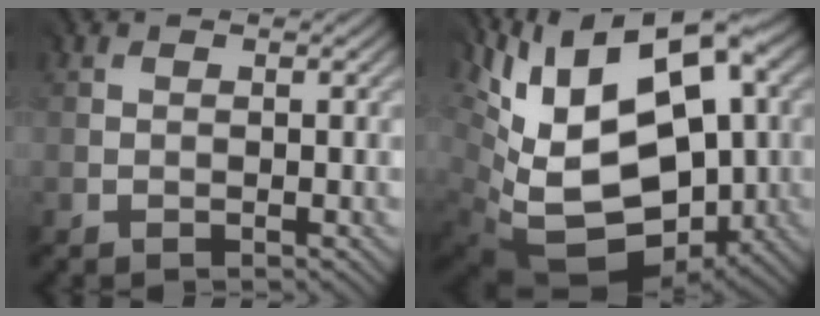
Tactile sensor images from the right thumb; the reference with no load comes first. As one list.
[{"total": 17.5, "force": [2.5, 11.2, 13.2], "torque": [-0.252, -0.015, 0.072]}]